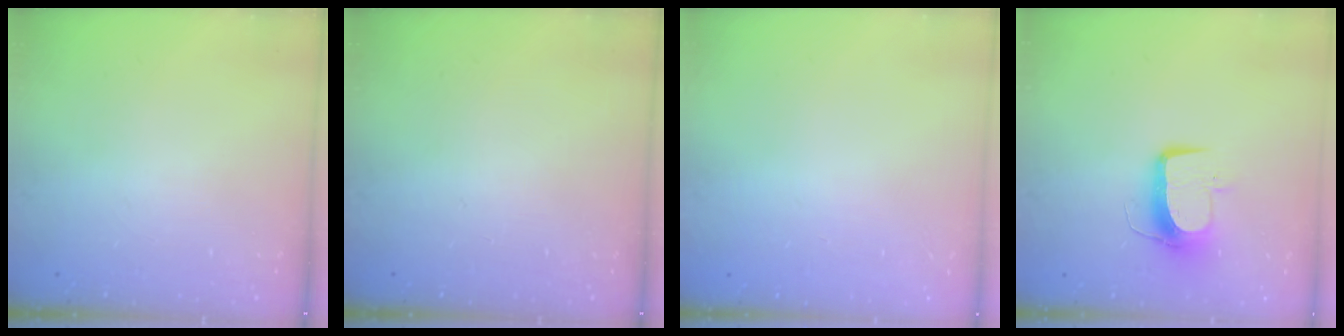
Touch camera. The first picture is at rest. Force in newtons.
{"total": 0.0}
{"total": 0.0}
{"total": 9.9, "press": 9.8, "slide": 1.0}